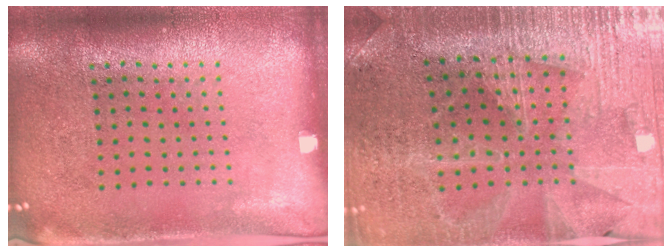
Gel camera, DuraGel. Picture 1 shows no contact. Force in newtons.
{"total": 2.9, "press": 2.9, "slide": 0.6}